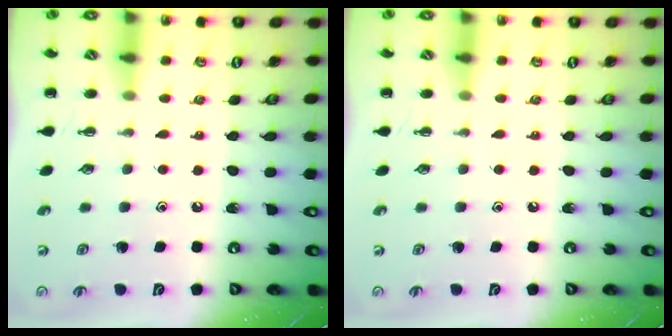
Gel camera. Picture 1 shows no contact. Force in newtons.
{"total": 0.0}